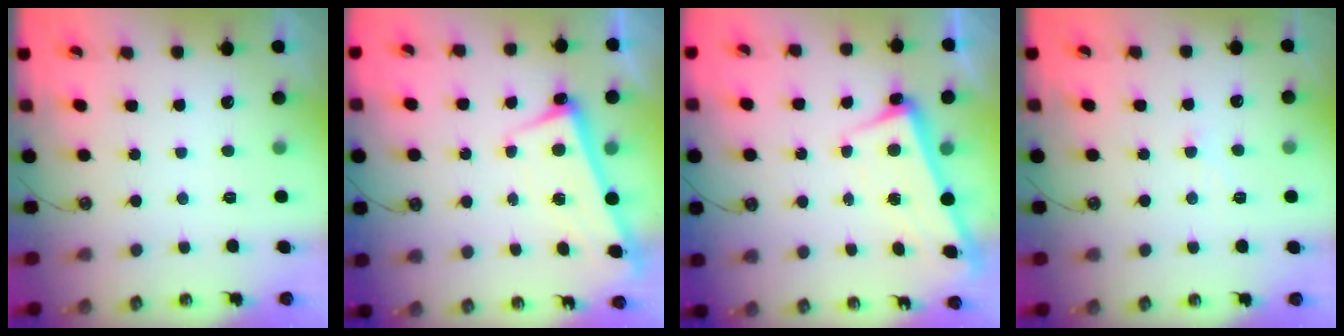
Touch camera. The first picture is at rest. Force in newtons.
{"total": 2.6, "press": 2.4, "slide": 0.9}
{"total": 2.3, "press": 2.2, "slide": 0.7}
{"total": 1.5, "press": 1.5, "slide": 0.3}